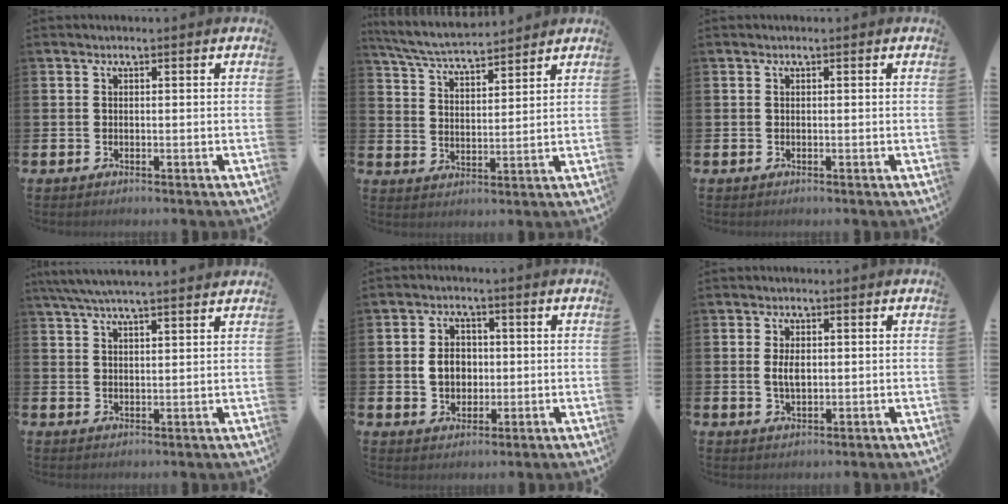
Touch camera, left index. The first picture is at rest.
{"total": 5.8, "force": [5.6, 0.6, 1.3], "torque": [-0.051, -0.030, 0.100]}
{"total": 0.0}
{"total": 5.2, "force": [4.8, 0.2, 2.1], "torque": [-0.051, -0.012, 0.086]}
{"total": 4.5, "force": [0.1, 3.7, 2.5], "torque": [-0.041, 0.007, -0.005]}
{"total": 3.0, "force": [0.3, 1.6, 2.5], "torque": [-0.043, 0.004, 0.002]}